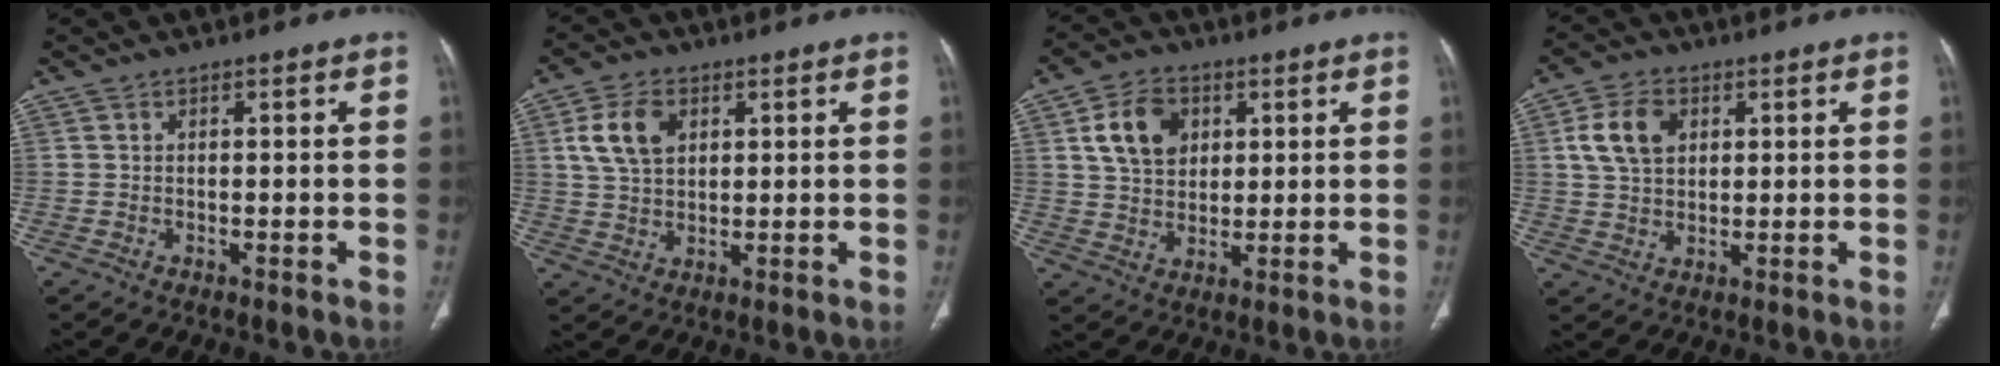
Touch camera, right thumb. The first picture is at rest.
{"total": 8.3, "force": [2.8, 5.5, 5.5], "torque": [-0.098, -0.003, 0.056]}
{"total": 9.7, "force": [3.3, 7.1, 5.7], "torque": [-0.080, -0.006, 0.061]}
{"total": 8.3, "force": [2.6, 5.7, 5.4], "torque": [-0.091, 0.000, 0.049]}